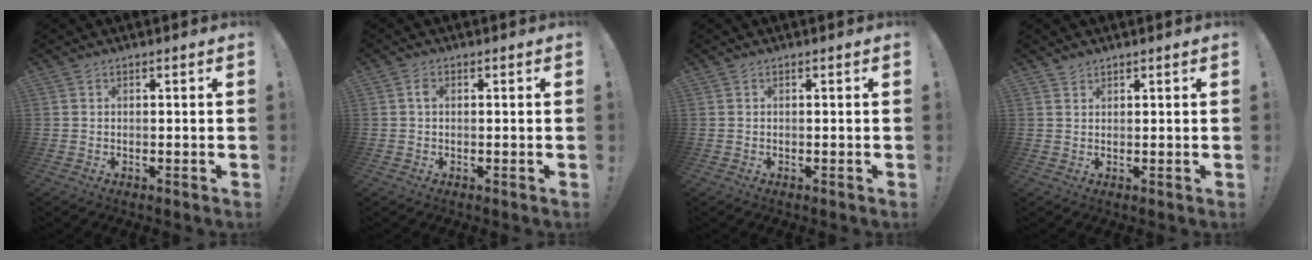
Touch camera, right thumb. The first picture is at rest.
{"total": 1.1, "force": [0.1, 0.5, 1.0], "torque": [-0.017, 0.003, 0.000]}
{"total": 0.0}
{"total": 1.3, "force": [1.2, 0.5, 0.3], "torque": [-0.005, -0.005, 0.022]}